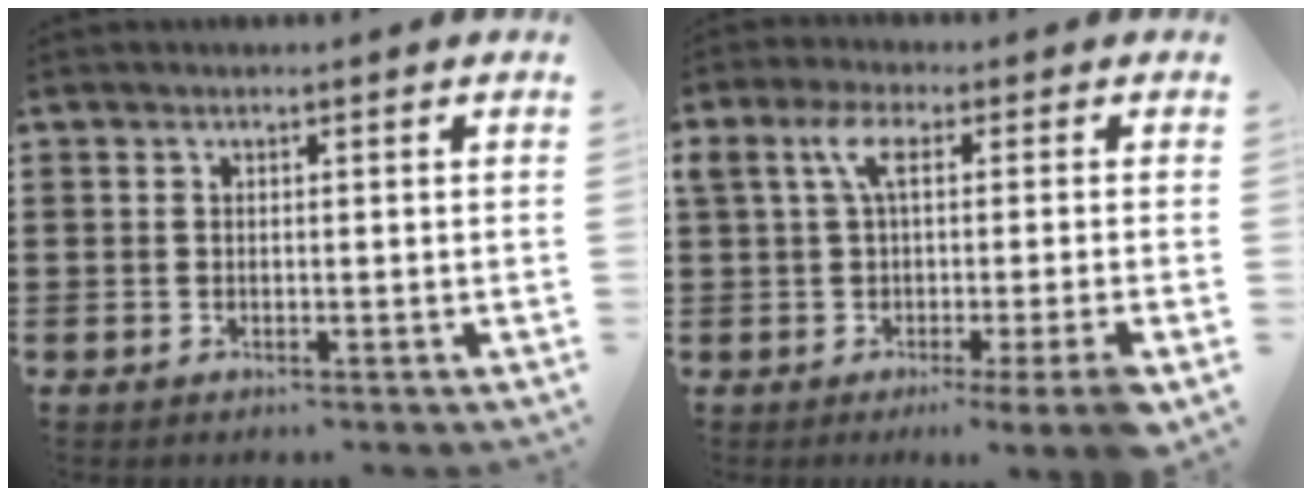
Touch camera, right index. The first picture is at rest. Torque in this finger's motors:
{"motor_torque": [2.14, 0.00, 0.96, 0.21]}